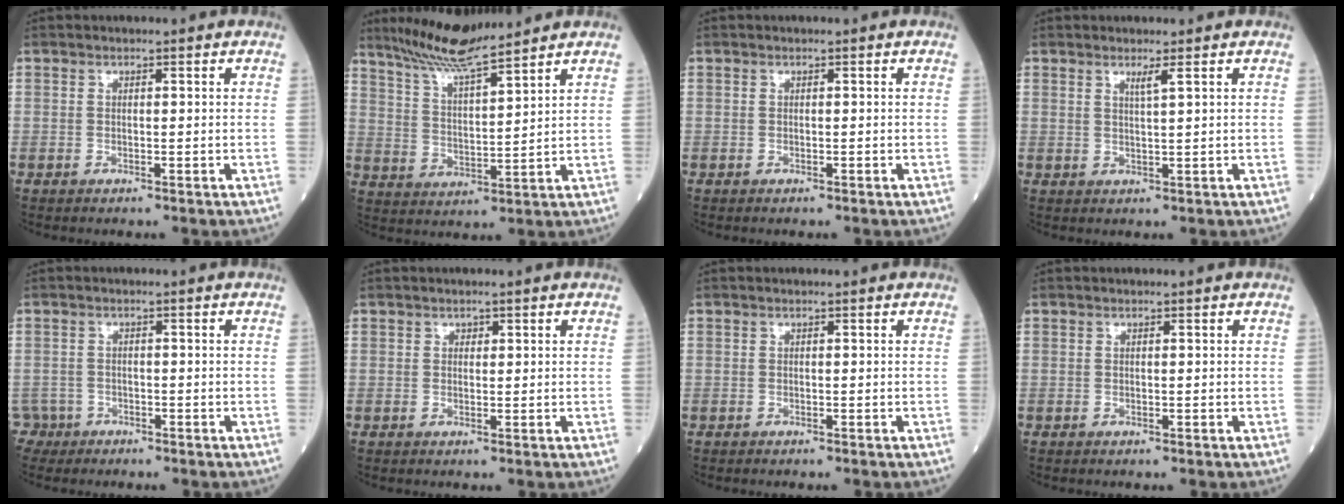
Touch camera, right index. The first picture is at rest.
{"total": 9.4, "force": [8.4, -0.3, 4.3], "torque": [-0.091, -0.002, 0.159]}
{"total": 0.0}
{"total": 1.3, "force": [0.8, -0.4, 0.9], "torque": [-0.025, -0.009, 0.016]}
{"total": 3.4, "force": [-2.5, 2.2, -0.7], "torque": [0.010, 0.004, -0.048]}
{"total": 0.8, "force": [0.4, 0.6, 0.4], "torque": [-0.007, 0.001, 0.005]}
{"total": 0.8, "force": [-0.7, 0.2, 0.4], "torque": [-0.012, -0.003, -0.009]}
{"total": 0.0}